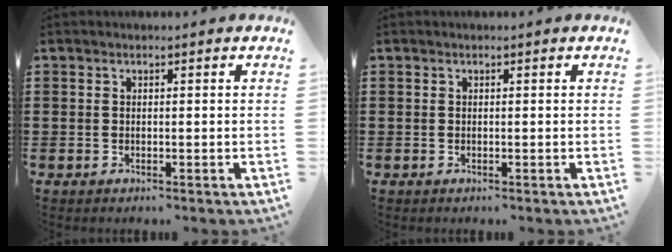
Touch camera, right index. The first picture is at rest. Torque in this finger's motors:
{"motor_torque": [-0.01, 0.01, 0.00, 0.00]}